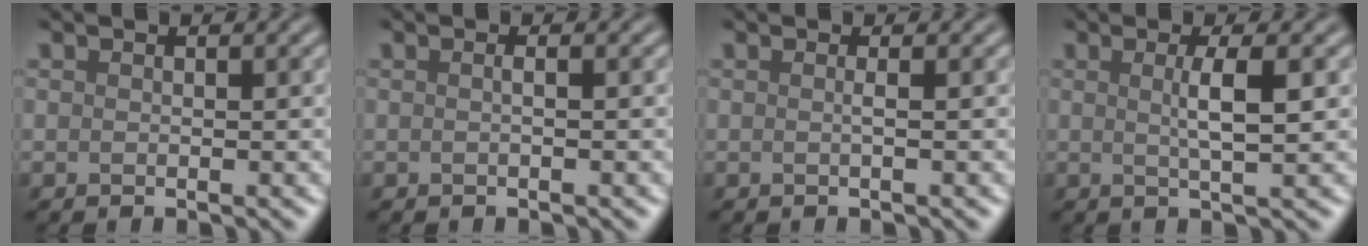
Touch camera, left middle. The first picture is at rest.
{"total": 0.9, "force": [0.1, 0.3, 0.9], "torque": [-0.011, -0.001, -0.006]}
{"total": 0.9, "force": [0.0, 0.3, 0.9], "torque": [-0.010, -0.001, -0.006]}
{"total": 3.1, "force": [0.4, 0.6, 3.1], "torque": [-0.048, 0.002, 0.004]}